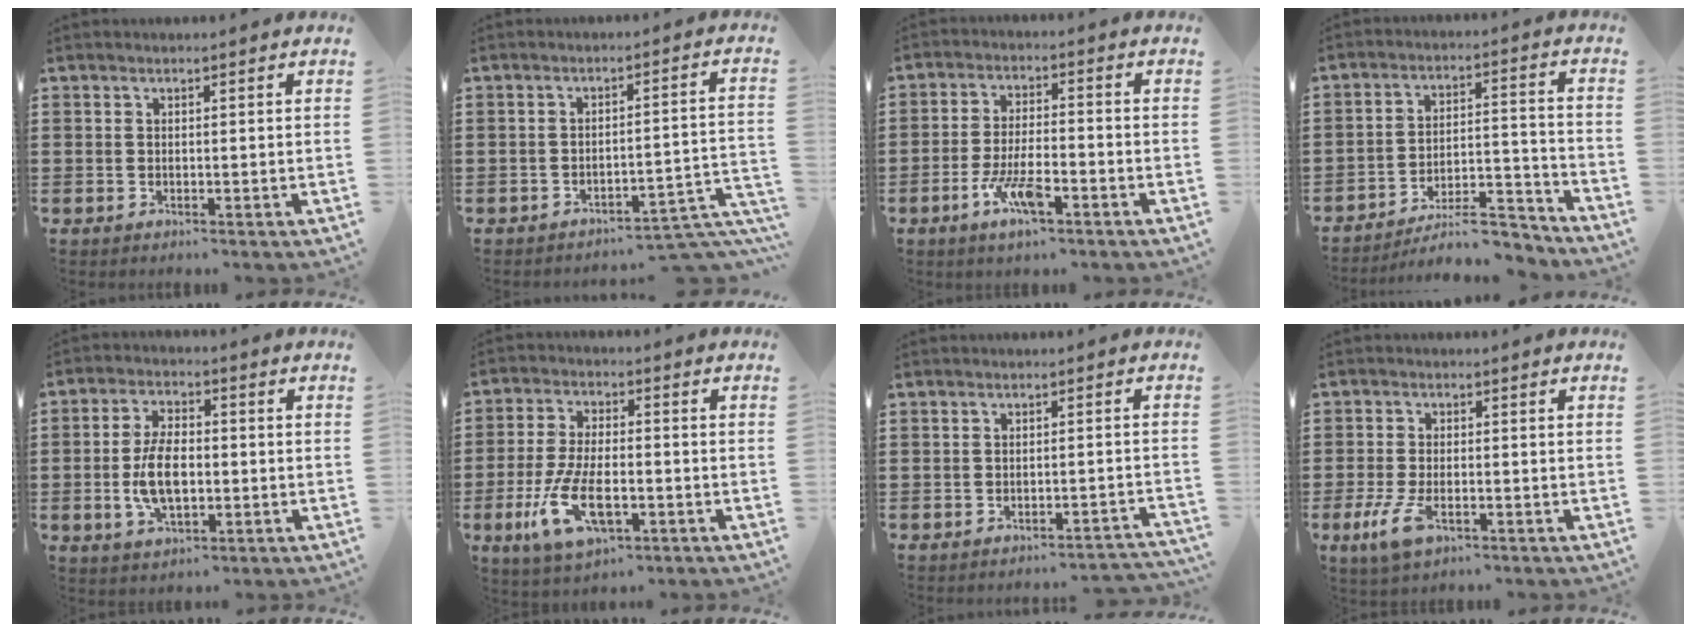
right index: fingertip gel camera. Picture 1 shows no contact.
{"total": 4.2, "force": [-3.8, 0.1, 1.7], "torque": [-0.032, -0.007, -0.078]}
{"total": 7.0, "force": [-3.6, 2.0, 5.6], "torque": [-0.130, -0.008, -0.070]}
{"total": 9.0, "force": [-7.8, 1.9, 4.1], "torque": [-0.051, 0.028, -0.145]}
{"total": 7.7, "force": [-1.1, 3.9, 6.6], "torque": [-0.143, 0.000, -0.024]}
{"total": 10.2, "force": [-3.6, 4.7, 8.4], "torque": [-0.190, -0.010, -0.066]}
{"total": 1.8, "force": [-1.7, 0.0, 0.5], "torque": [-0.014, 0.000, -0.037]}
{"total": 5.0, "force": [-2.1, 2.0, 4.0], "torque": [-0.101, -0.011, -0.045]}